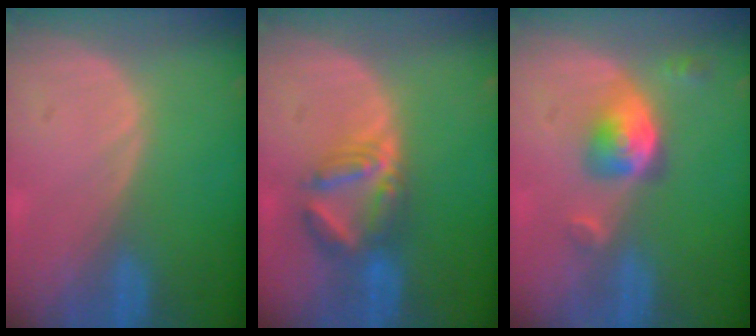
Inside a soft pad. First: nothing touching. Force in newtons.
{"total": 5.9, "press": 5.9, "slide": 0.5}
{"total": 5.2, "press": 4.7, "slide": 2.2}